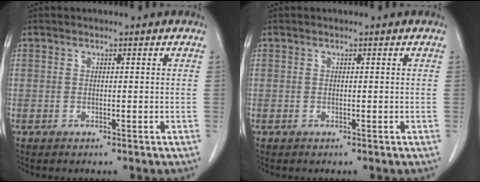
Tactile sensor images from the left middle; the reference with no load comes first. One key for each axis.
{"total": 0.0}